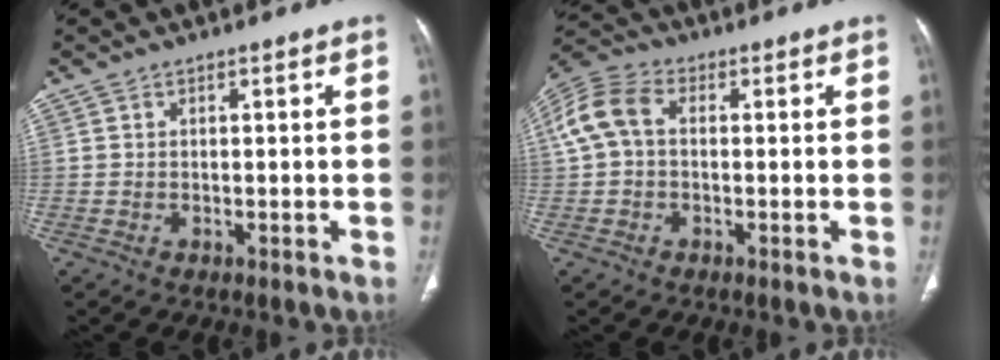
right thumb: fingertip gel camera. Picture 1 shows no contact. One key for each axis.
{"total": 8.6, "fx": 0.8, "fy": 5.9, "fz": 6.2, "tx": -0.134, "ty": 0.030, "tz": 0.007}